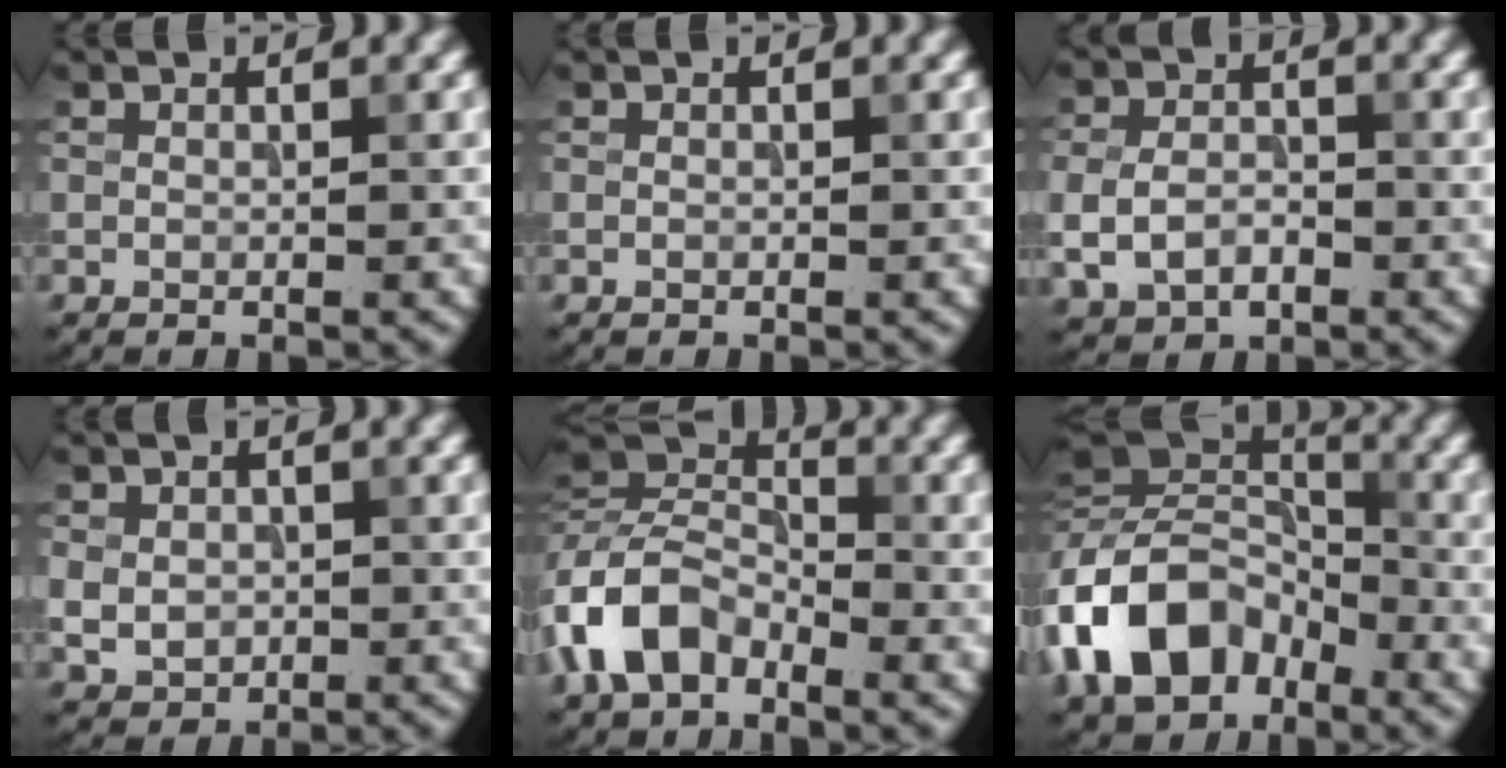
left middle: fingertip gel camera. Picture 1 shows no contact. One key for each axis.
{"total": 0.0}
{"total": 3.6, "fx": -1.0, "fy": 2.6, "fz": 2.3, "tx": -0.050, "ty": -0.005, "tz": -0.021}
{"total": 2.9, "fx": -0.2, "fy": 2.5, "fz": 1.5, "tx": -0.028, "ty": -0.006, "tz": -0.003}
{"total": 7.3, "fx": -3.7, "fy": 4.5, "fz": 4.3, "tx": -0.087, "ty": 0.011, "tz": -0.087}
{"total": 11.3, "fx": -4.6, "fy": 7.6, "fz": 7.0, "tx": -0.137, "ty": 0.008, "tz": -0.102}